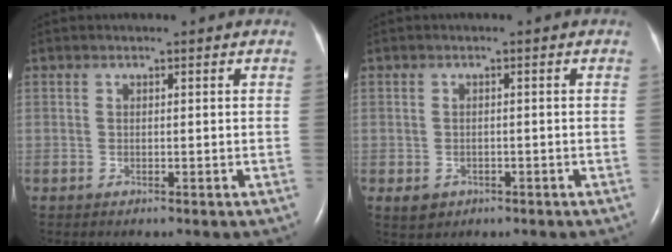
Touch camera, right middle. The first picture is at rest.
{"total": 2.3, "force": [-1.0, 1.9, 0.7], "torque": [-0.008, 0.004, -0.006]}